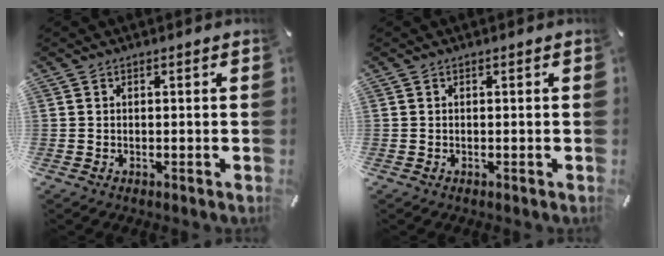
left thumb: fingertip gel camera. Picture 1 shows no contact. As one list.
[{"total": 0.0}]